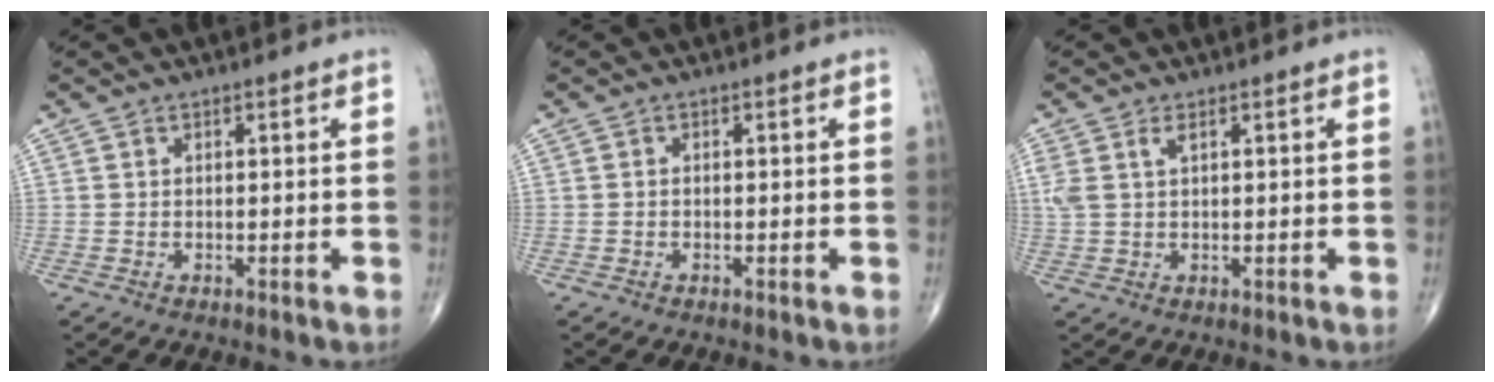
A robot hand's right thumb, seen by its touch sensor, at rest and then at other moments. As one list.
[{"total": 0.0}, {"total": 3.6, "force": [1.5, 1.6, 2.8], "torque": [-0.079, 0.011, 0.038]}]